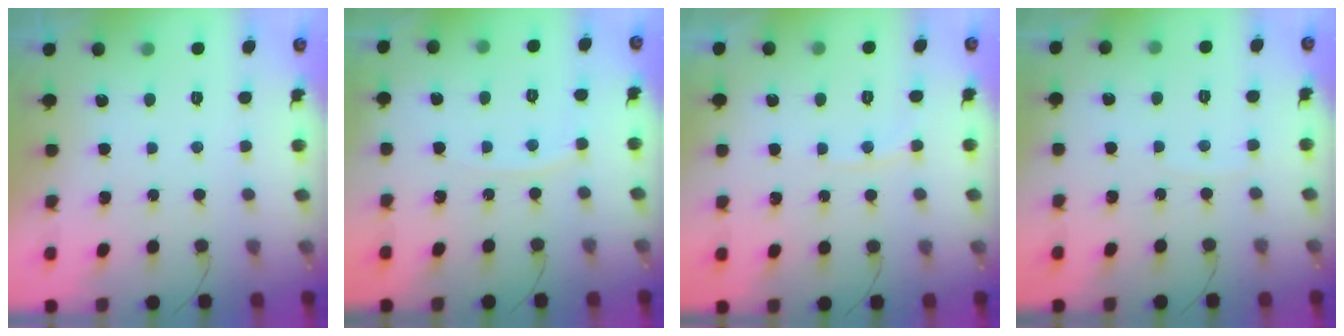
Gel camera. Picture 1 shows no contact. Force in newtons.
{"total": 3.4, "press": 3.4, "slide": 0.2}
{"total": 3.1, "press": 3.1, "slide": 0.1}
{"total": 3.1, "press": 3.1, "slide": 0.4}